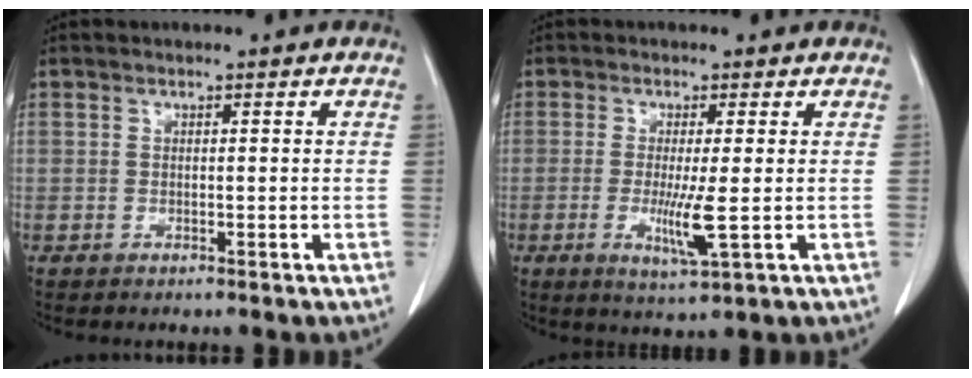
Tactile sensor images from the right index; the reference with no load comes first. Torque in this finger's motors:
{"motor_torque": [1.47, 0.01, 0.71, 0.18]}